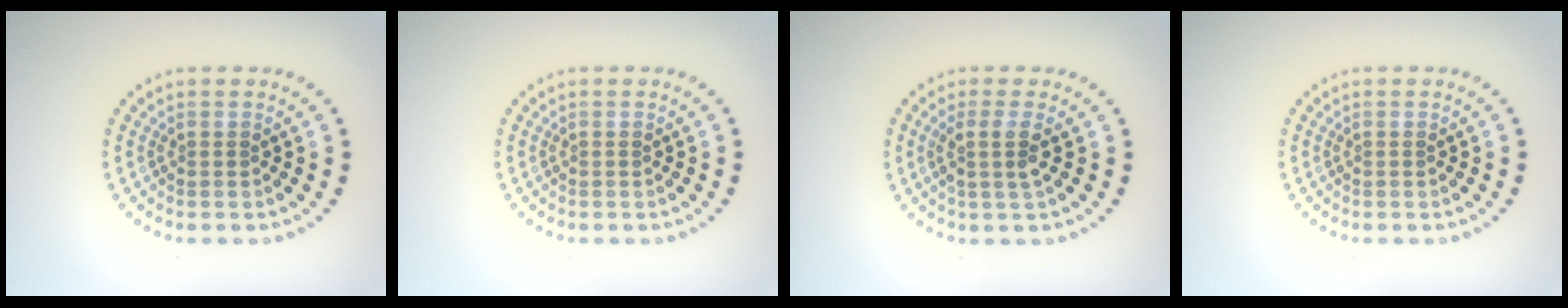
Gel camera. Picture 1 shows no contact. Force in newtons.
{"total": 0.0}
{"total": 2.1, "press": 1.7, "slide": 1.3}
{"total": 0.0}